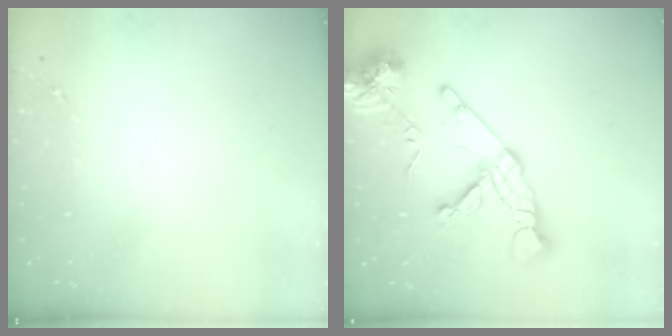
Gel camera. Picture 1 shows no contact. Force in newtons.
{"total": 16.3, "press": 16.2, "slide": 2.1}